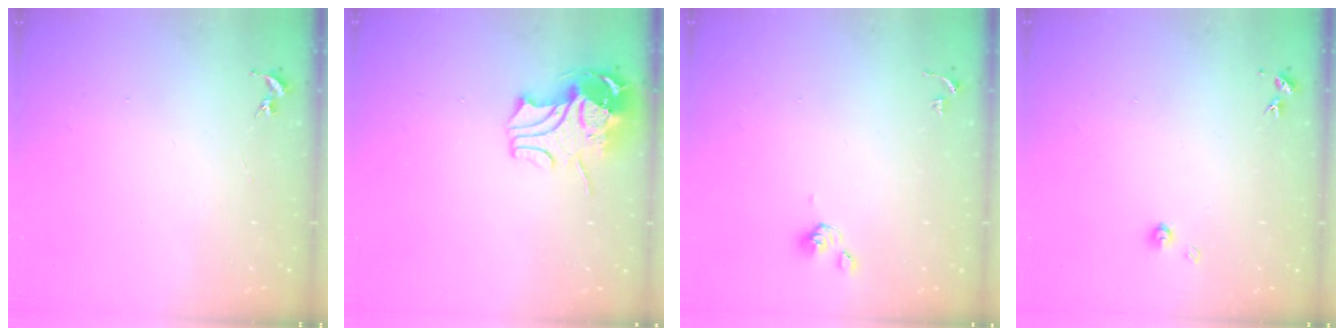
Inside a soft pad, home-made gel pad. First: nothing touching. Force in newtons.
{"total": 11.6, "press": 11.5, "slide": 1.6}
{"total": 5.1, "press": 4.9, "slide": 1.4}
{"total": 4.3, "press": 4.3, "slide": 0.3}